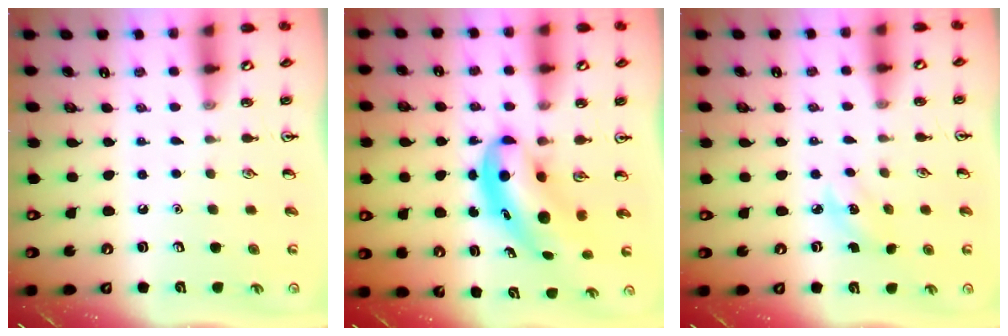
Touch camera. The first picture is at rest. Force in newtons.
{"total": 5.3, "press": 5.2, "slide": 1.2}
{"total": 3.7, "press": 3.4, "slide": 1.3}